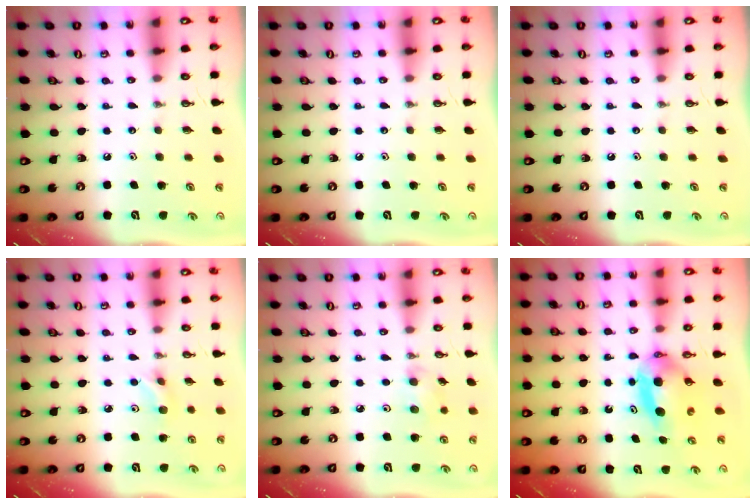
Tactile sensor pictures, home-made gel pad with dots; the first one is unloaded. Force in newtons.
{"total": 0.0}
{"total": 0.0}
{"total": 4.6, "press": 4.5, "slide": 0.8}
{"total": 5.9, "press": 4.2, "slide": 4.1}
{"total": 5.8, "press": 5.5, "slide": 2.1}